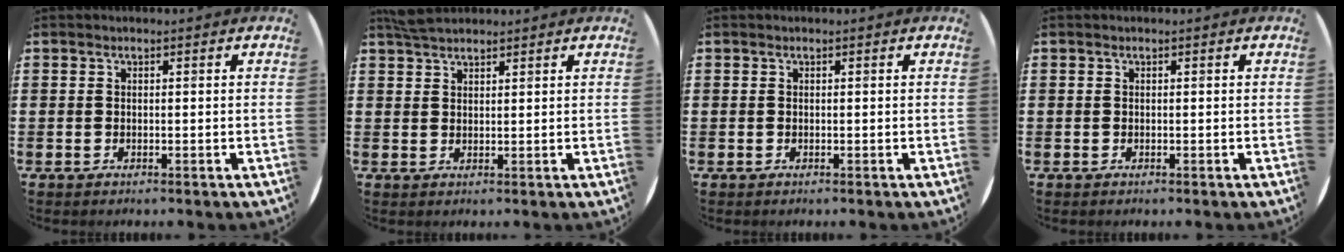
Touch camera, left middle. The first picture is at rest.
{"total": 2.8, "force": [2.6, 0.7, 0.8], "torque": [-0.021, 0.006, 0.048]}
{"total": 0.0}
{"total": 0.0}